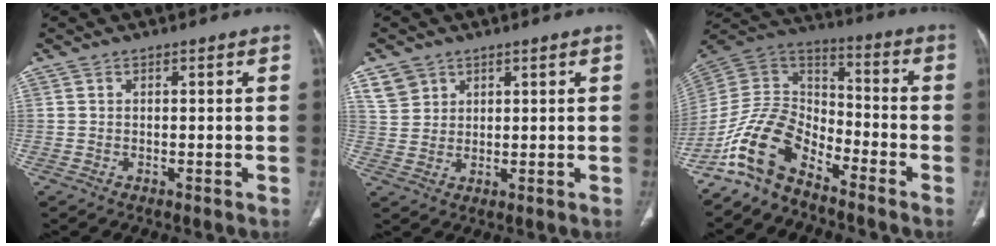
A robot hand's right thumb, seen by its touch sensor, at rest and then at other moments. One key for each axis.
{"total": 4.3, "fx": 2.6, "fy": 3.4, "fz": 0.8, "tx": -0.001, "ty": -0.011, "tz": 0.054}
{"total": 12.8, "fx": -9.2, "fy": 6.2, "fz": 6.3, "tx": -0.113, "ty": 0.086, "tz": -0.192}